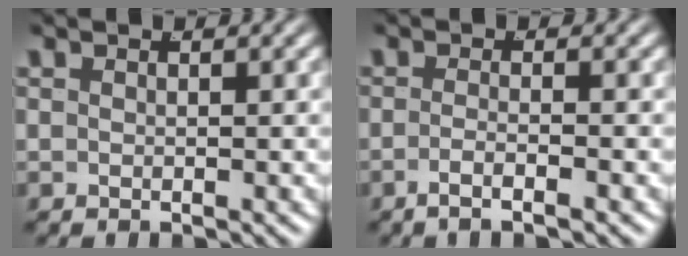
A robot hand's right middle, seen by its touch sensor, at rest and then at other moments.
{"total": 2.2, "force": [-1.8, -0.4, 1.3], "torque": [-0.034, -0.011, -0.028]}